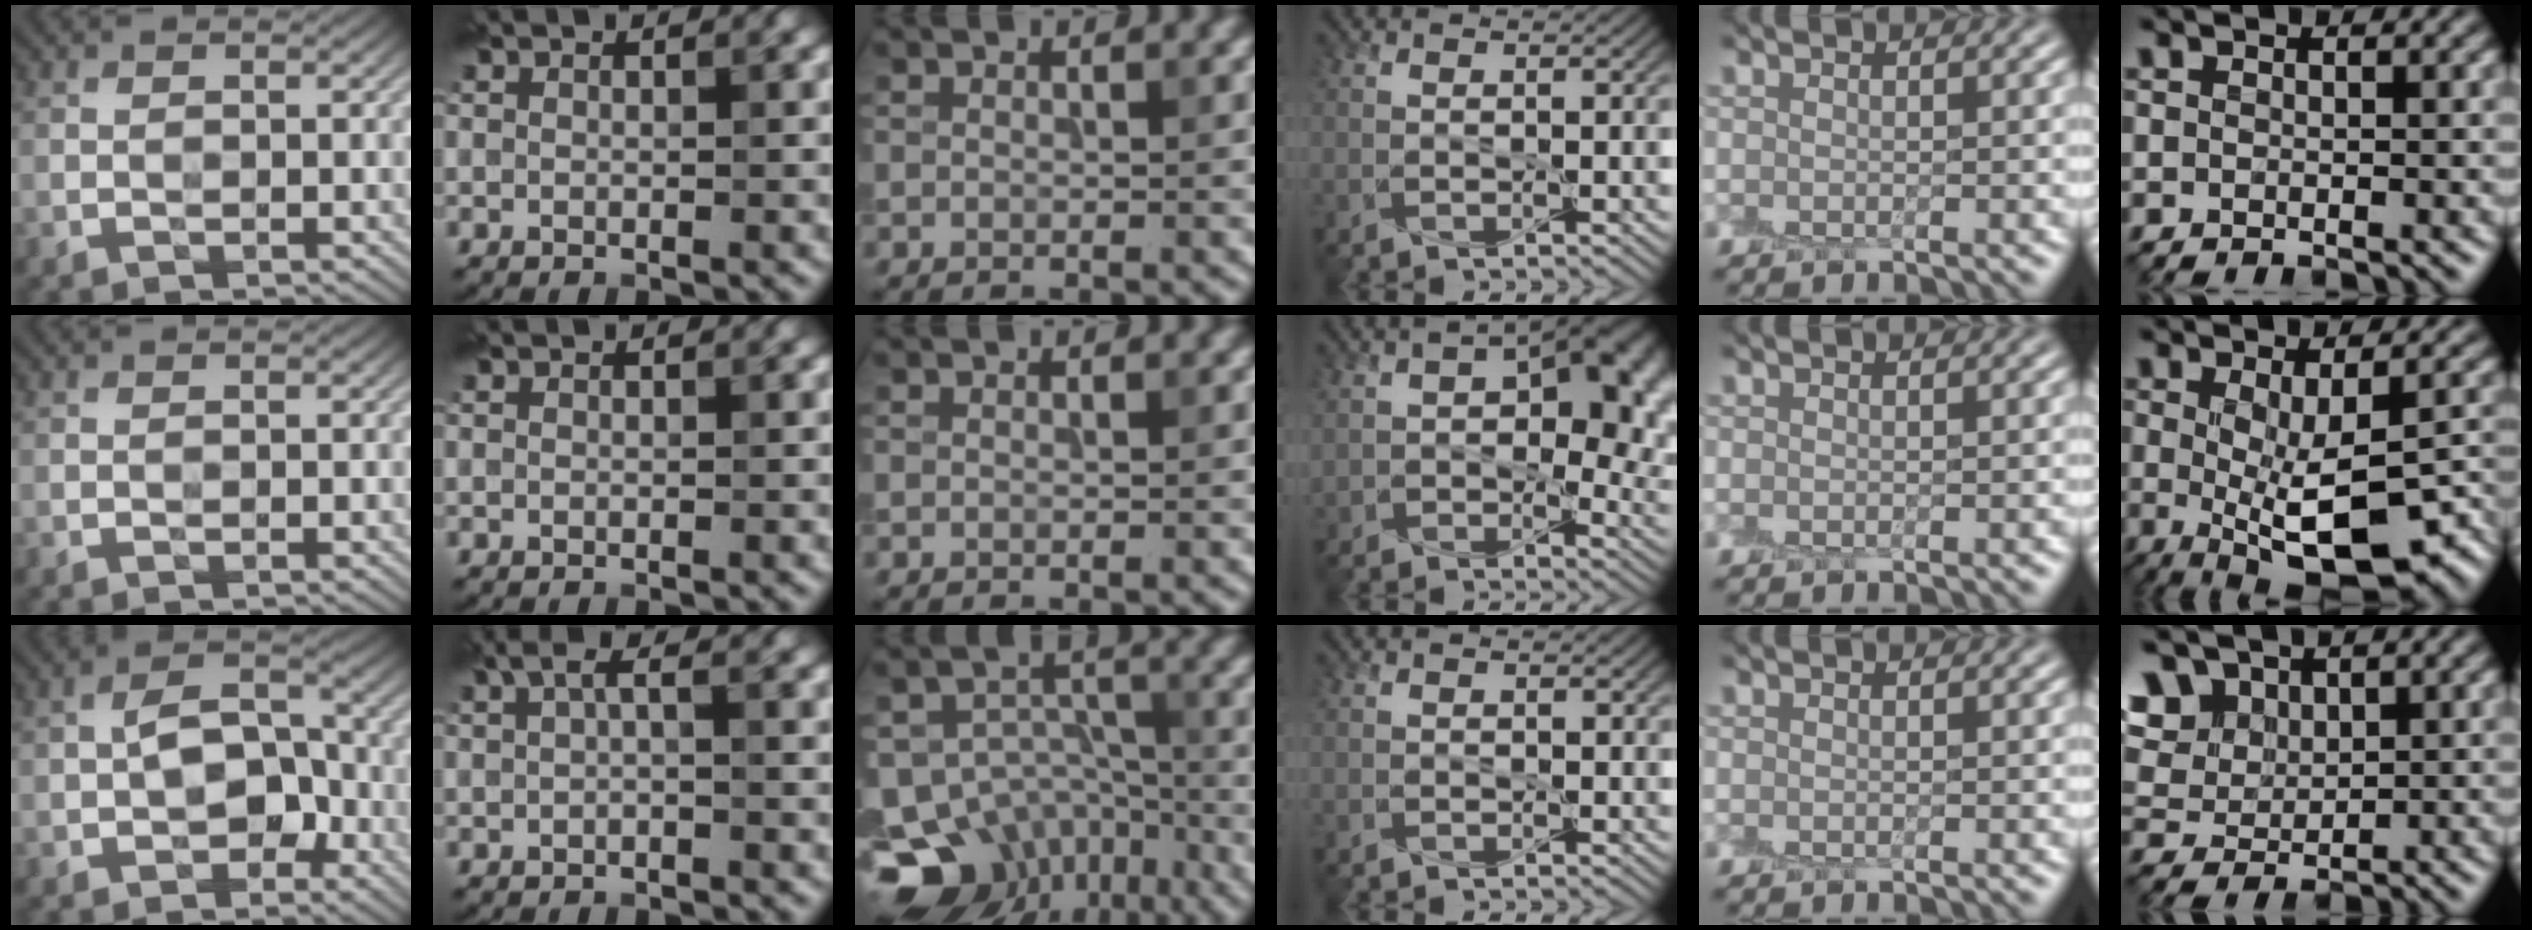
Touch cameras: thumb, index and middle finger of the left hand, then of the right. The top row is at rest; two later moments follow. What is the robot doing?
{"motion": "peel", "object": "cling film"}